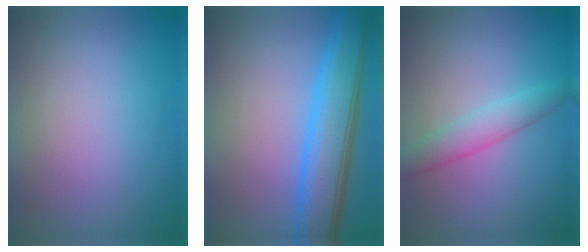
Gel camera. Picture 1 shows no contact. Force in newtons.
{"total": 7.7, "press": 7.7, "slide": 0.3}
{"total": 2.8, "press": 2.8, "slide": 0.2}